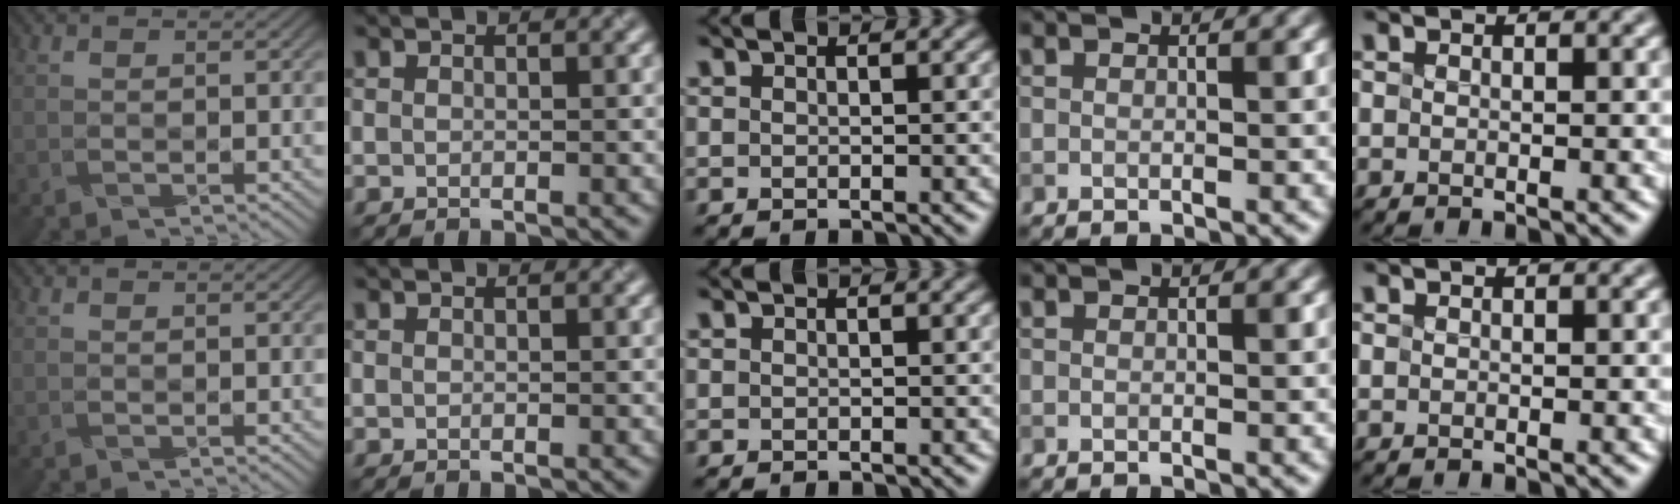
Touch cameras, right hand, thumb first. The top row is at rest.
{}